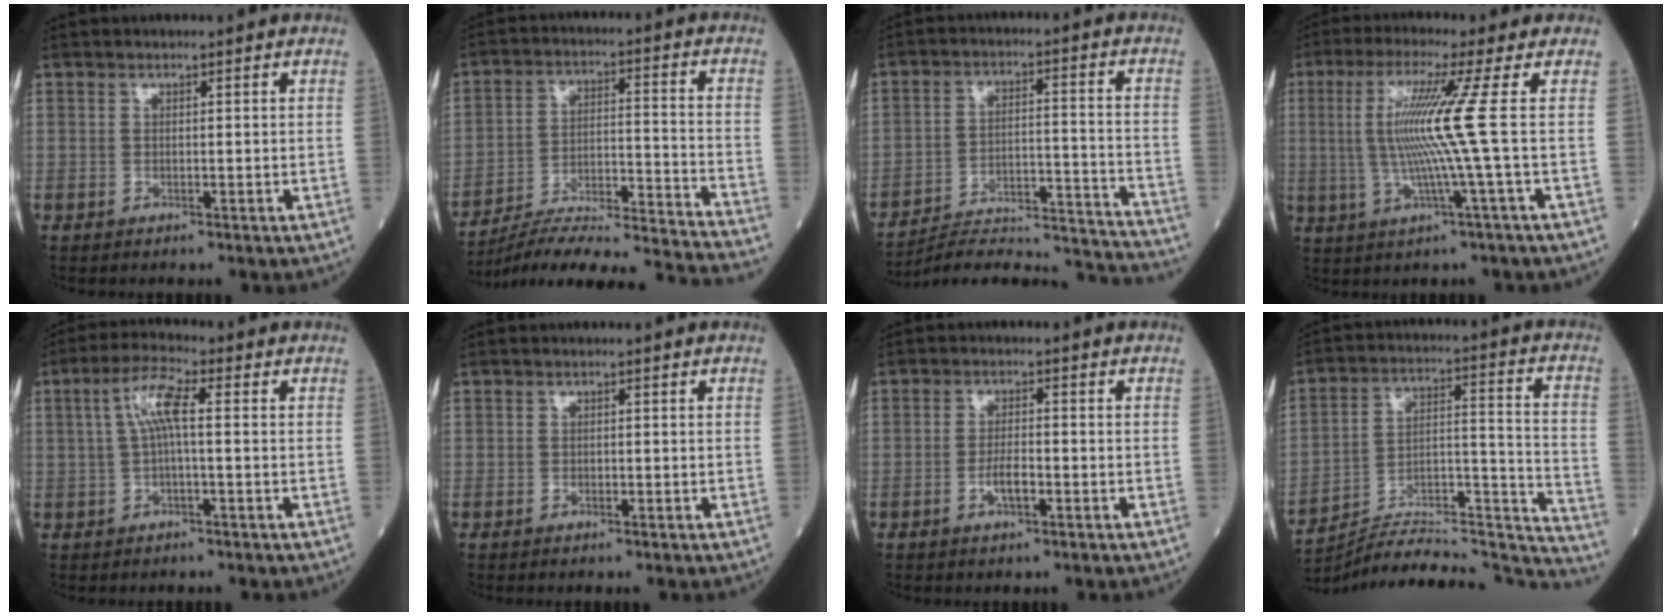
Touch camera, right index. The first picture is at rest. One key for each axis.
{"total": 22.7, "fx": -21.5, "fy": -1.4, "fz": 7.2, "tx": -0.090, "ty": -0.012, "tz": -0.317}
{"total": 21.1, "fx": -20.7, "fy": -0.3, "fz": 4.3, "tx": -0.043, "ty": 0.008, "tz": -0.294}
{"total": 9.4, "fx": 0.6, "fy": -2.6, "fz": 9.0, "tx": -0.182, "ty": -0.001, "tz": 0.017}
{"total": 5.6, "fx": 0.9, "fy": 0.9, "fz": 5.5, "tx": -0.109, "ty": 0.019, "tz": 0.019}
{"total": 0.0}
{"total": 2.8, "fx": -1.0, "fy": 0.8, "fz": 2.5, "tx": -0.046, "ty": 0.003, "tz": -0.016}
{"total": 26.2, "fx": -25.3, "fy": 1.8, "fz": 6.7, "tx": -0.066, "ty": 0.031, "tz": -0.368}